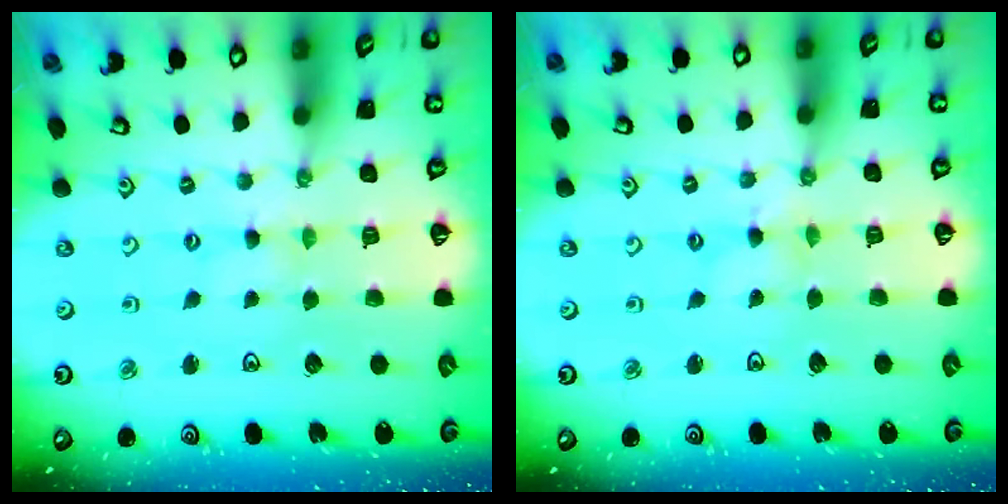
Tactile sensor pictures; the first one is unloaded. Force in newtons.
{"total": 0.0}